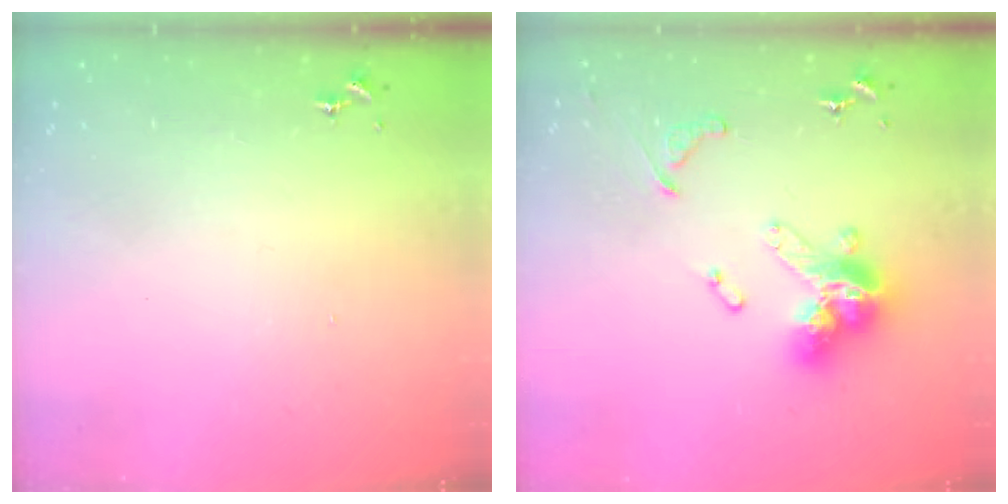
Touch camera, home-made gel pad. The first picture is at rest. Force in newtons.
{"total": 16.6, "press": 16.6, "slide": 1.5}